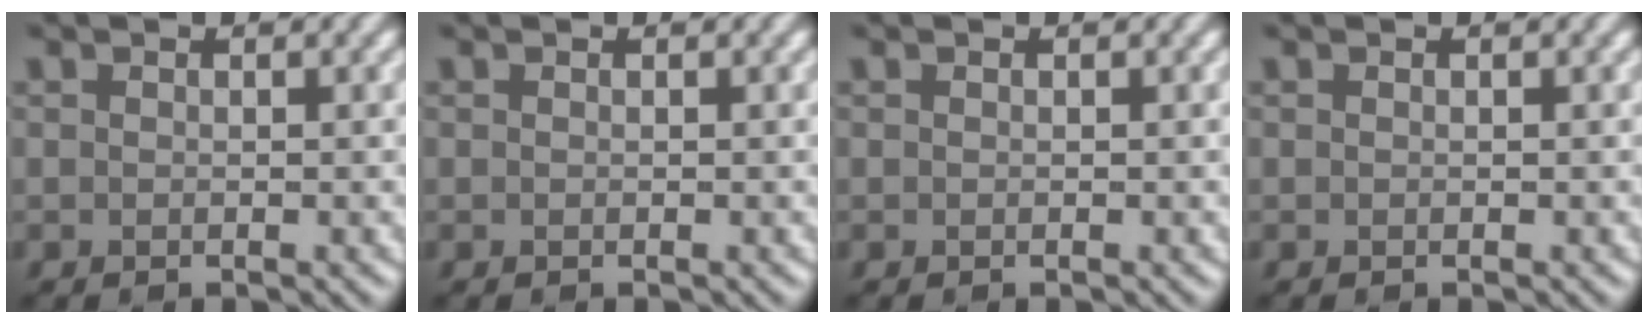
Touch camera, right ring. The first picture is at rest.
{"total": 0.0}
{"total": 0.0}
{"total": 0.0}